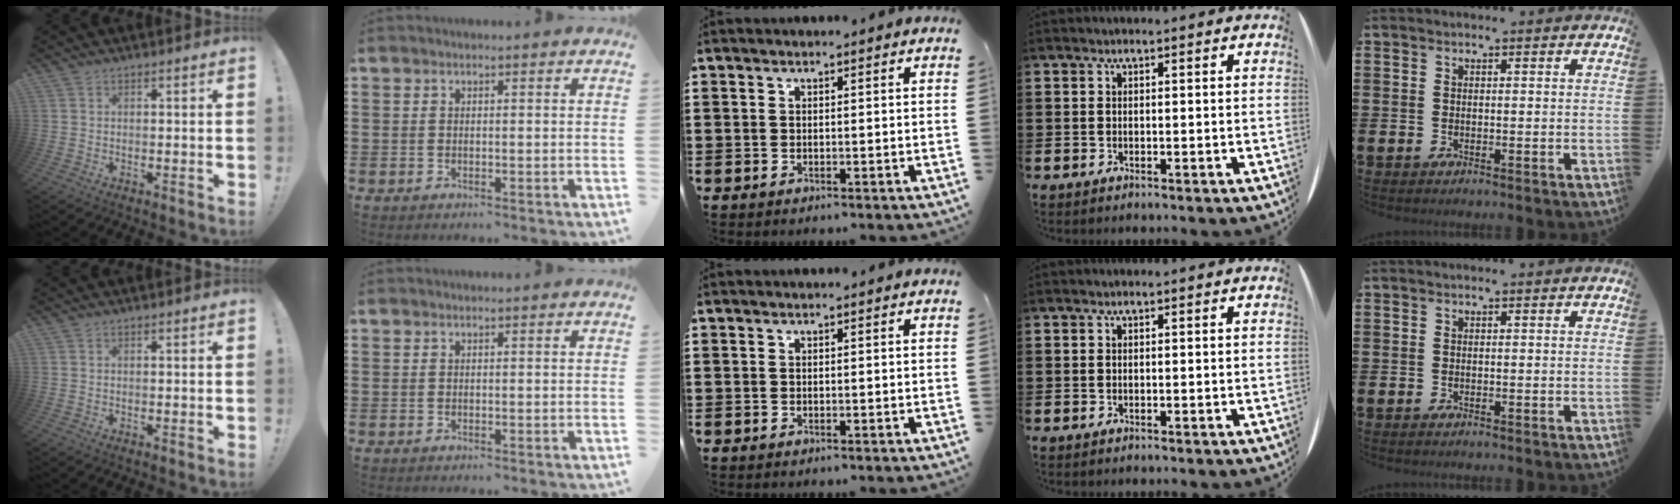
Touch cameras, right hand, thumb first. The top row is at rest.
{}